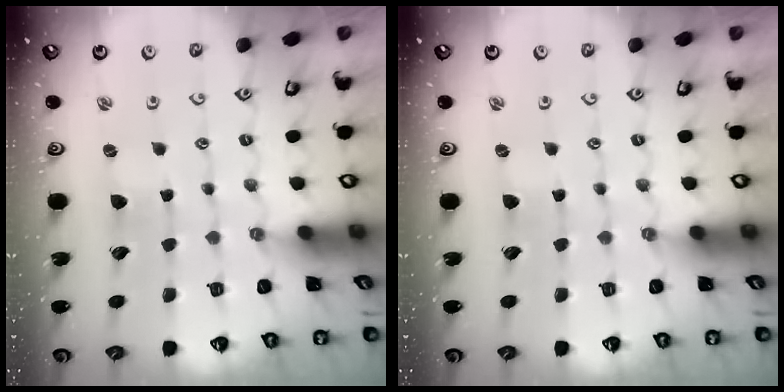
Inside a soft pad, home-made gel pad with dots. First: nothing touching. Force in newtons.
{"total": 0.0}